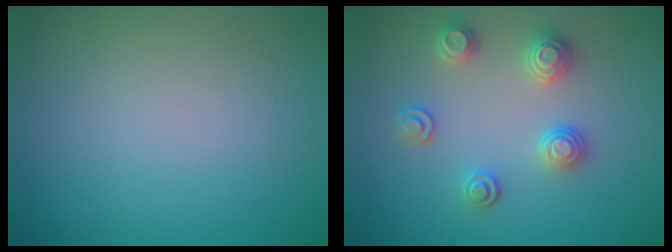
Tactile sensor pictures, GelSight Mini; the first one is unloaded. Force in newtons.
{"total": 2.9, "press": 2.8, "slide": 0.6}